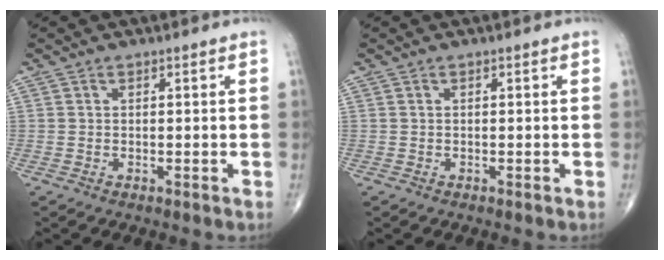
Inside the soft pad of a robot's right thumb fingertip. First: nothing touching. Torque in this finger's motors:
{"motor_torque": [0.01, 0.01, 0.00, 0.00, 0.00]}